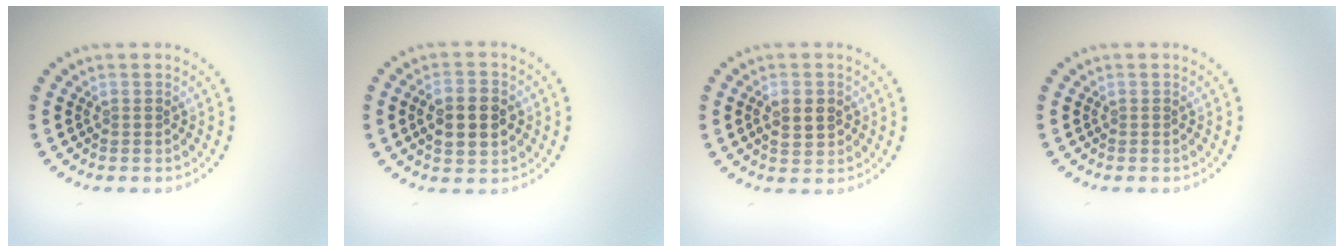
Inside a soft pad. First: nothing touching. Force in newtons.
{"total": 4.6, "press": 4.6, "slide": 0.1}
{"total": 2.8, "press": 2.8, "slide": 0.1}
{"total": 0.0}